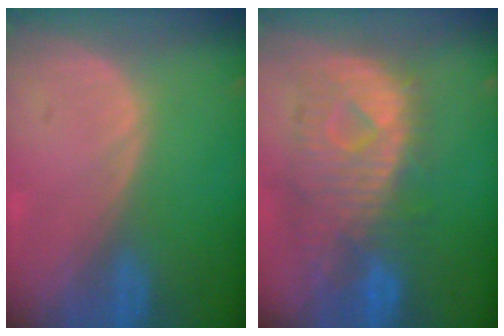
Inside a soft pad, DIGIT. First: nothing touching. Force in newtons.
{"total": 10.8, "press": 9.6, "slide": 5.0}